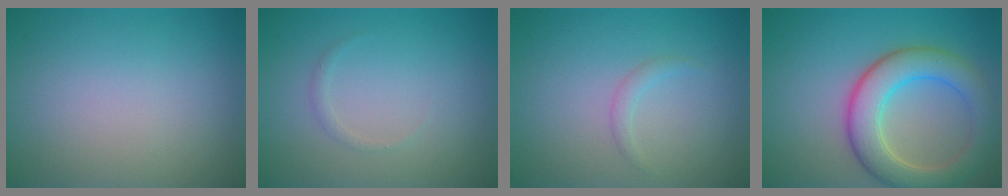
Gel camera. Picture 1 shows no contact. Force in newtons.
{"total": 0.6, "press": 0.6, "slide": 0.0}
{"total": 0.9, "press": 0.9, "slide": 0.1}
{"total": 6.5, "press": 6.5, "slide": 0.5}